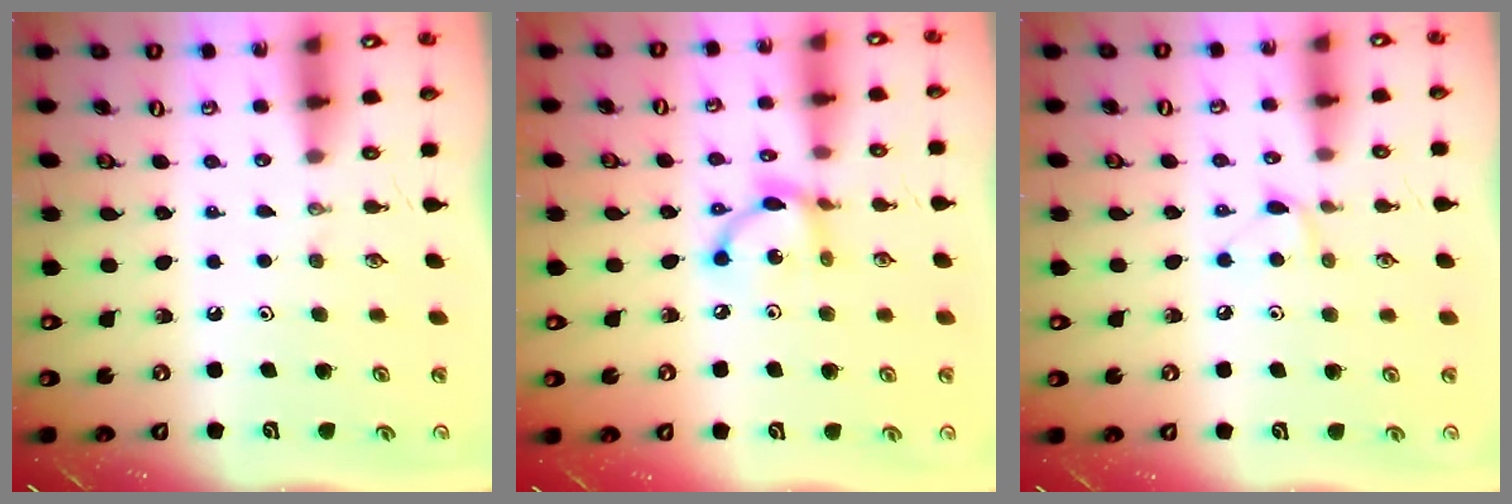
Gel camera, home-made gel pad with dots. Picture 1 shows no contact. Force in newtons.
{"total": 10.0, "press": 10.0, "slide": 0.7}
{"total": 5.9, "press": 5.9, "slide": 0.6}